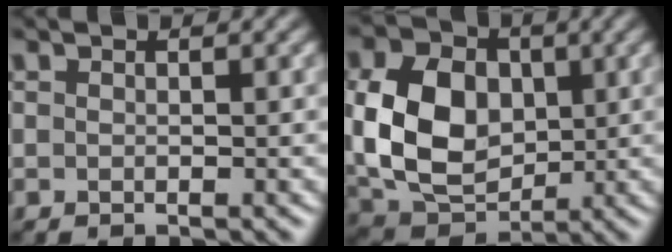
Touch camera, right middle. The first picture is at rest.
{"total": 9.4, "force": [0.6, 6.9, 6.3], "torque": [-0.139, -0.001, 0.006]}